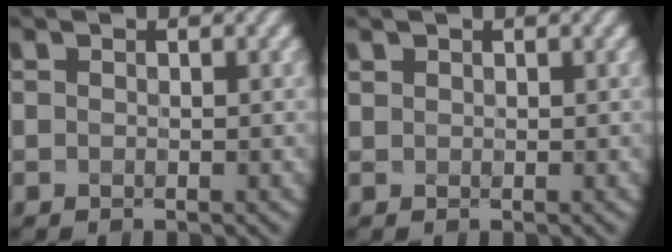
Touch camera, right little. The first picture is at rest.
{"total": 0.9, "force": [0.5, 0.7, 0.3], "torque": [-0.019, 0.013, 0.005]}